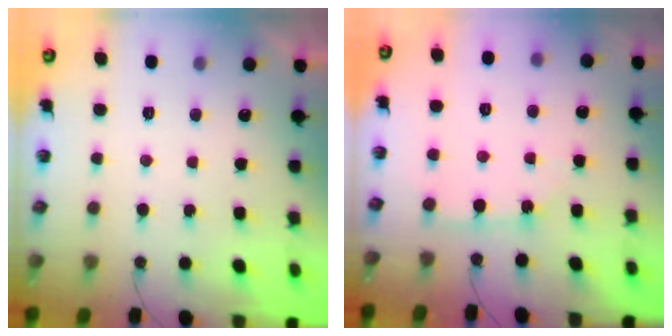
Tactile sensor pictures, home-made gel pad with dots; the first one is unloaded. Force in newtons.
{"total": 4.1, "press": 4.1, "slide": 0.4}